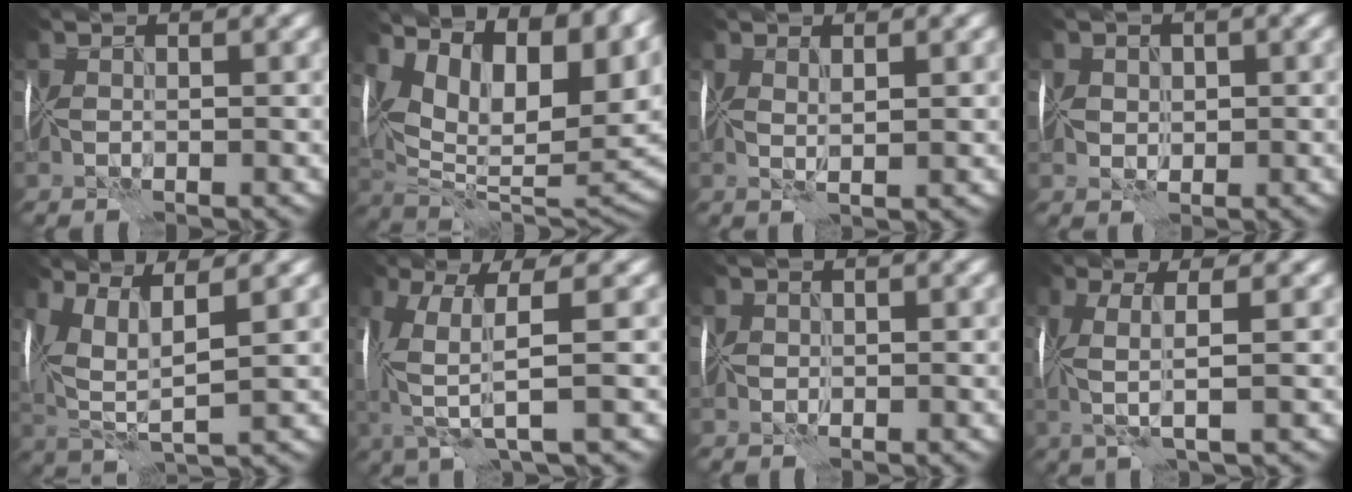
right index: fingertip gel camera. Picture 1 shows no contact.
{"total": 17.7, "force": [7.6, 9.7, 12.7], "torque": [-0.146, 0.048, 0.149]}
{"total": 1.4, "force": [0.8, 0.1, 1.1], "torque": [-0.020, 0.001, 0.015]}
{"total": 2.1, "force": [0.4, 1.8, 1.0], "torque": [-0.014, 0.003, 0.003]}
{"total": 6.0, "force": [2.2, 2.2, 5.1], "torque": [-0.119, 0.001, 0.046]}
{"total": 6.1, "force": [0.0, 1.6, 5.9], "torque": [-0.141, -0.006, 0.000]}
{"total": 0.7, "force": [0.0, 0.7, 0.2], "torque": [-0.001, 0.004, -0.004]}
{"total": 3.5, "force": [0.2, 0.5, 3.4], "torque": [-0.072, 0.004, 0.002]}